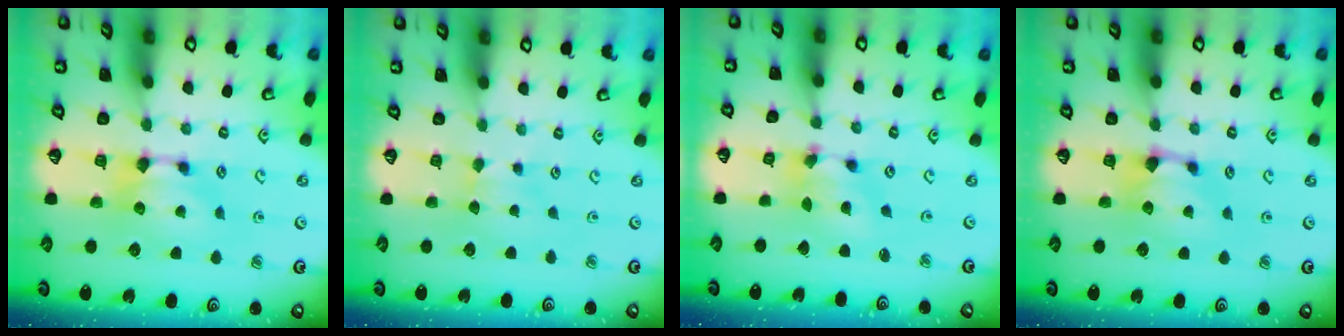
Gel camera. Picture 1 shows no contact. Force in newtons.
{"total": 2.0, "press": 1.9, "slide": 0.5}
{"total": 5.1, "press": 4.7, "slide": 1.9}
{"total": 1.0, "press": 0.3, "slide": 0.9}